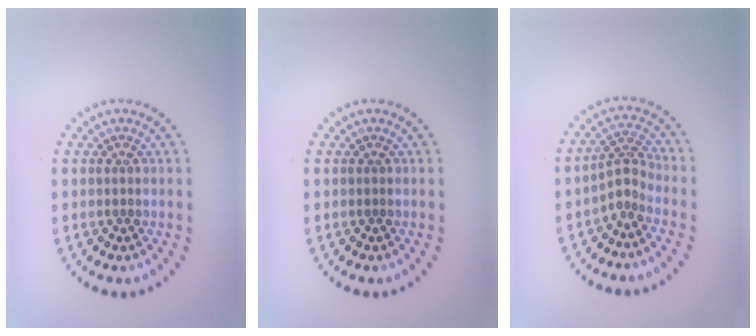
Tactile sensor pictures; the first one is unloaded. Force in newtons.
{"total": 0.0}
{"total": 2.2, "press": 1.4, "slide": 1.6}